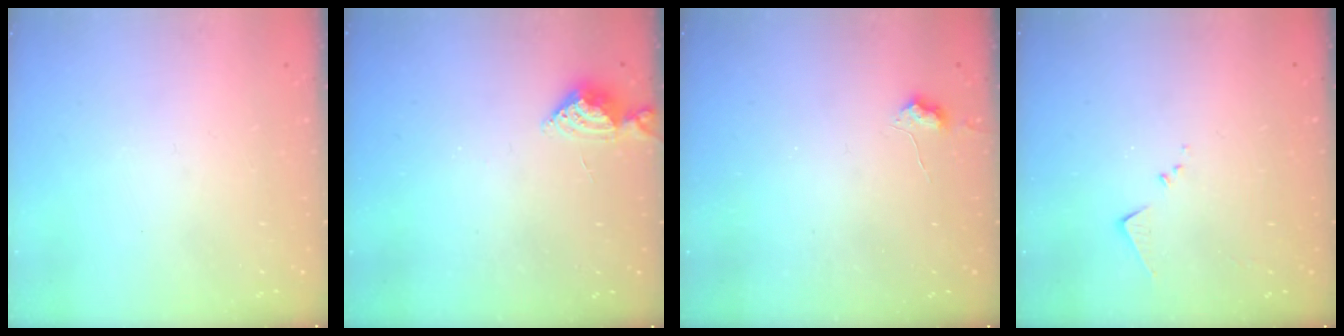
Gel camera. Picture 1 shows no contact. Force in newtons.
{"total": 5.1, "press": 5.1, "slide": 0.8}
{"total": 4.3, "press": 4.3, "slide": 0.7}
{"total": 6.4, "press": 6.4, "slide": 0.4}